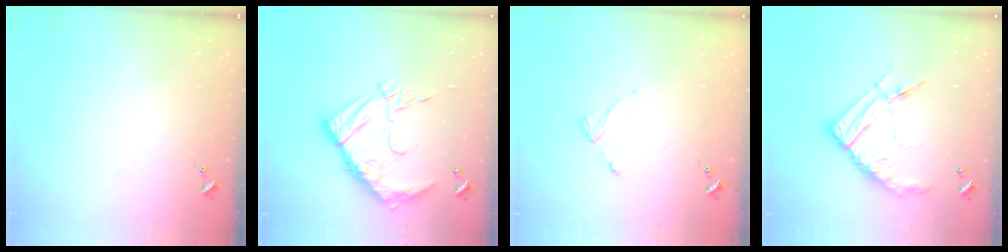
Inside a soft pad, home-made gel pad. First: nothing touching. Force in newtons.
{"total": 17.2, "press": 17.2, "slide": 1.3}
{"total": 2.6, "press": 2.6, "slide": 0.5}
{"total": 15.8, "press": 15.7, "slide": 1.4}